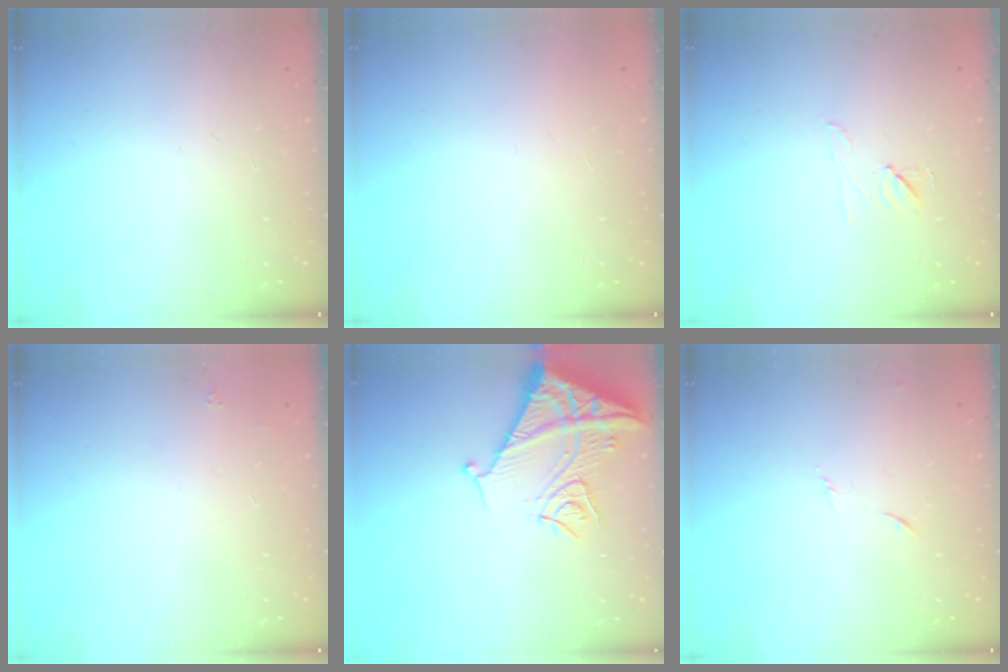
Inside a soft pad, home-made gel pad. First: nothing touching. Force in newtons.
{"total": 1.5, "press": 1.5, "slide": 0.1}
{"total": 5.9, "press": 5.9, "slide": 0.9}
{"total": 1.6, "press": 1.5, "slide": 0.2}
{"total": 13.8, "press": 13.7, "slide": 1.4}
{"total": 5.9, "press": 5.9, "slide": 0.6}